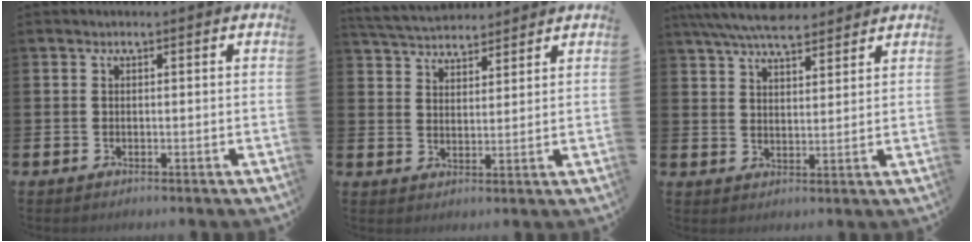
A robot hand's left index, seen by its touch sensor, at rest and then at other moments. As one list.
[{"total": 4.9, "force": [4.7, 1.0, 0.4], "torque": [-0.032, -0.021, 0.087]}, {"total": 6.7, "force": [6.2, 1.6, 1.9], "torque": [-0.055, -0.023, 0.115]}]